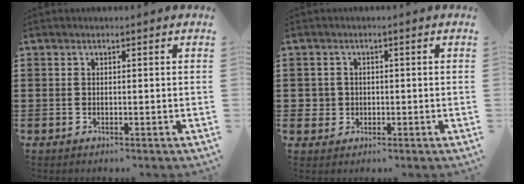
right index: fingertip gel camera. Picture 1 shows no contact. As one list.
[{"total": 2.2, "force": [-0.3, 2.2, 0.3], "torque": [-0.017, 0.005, -0.009]}]